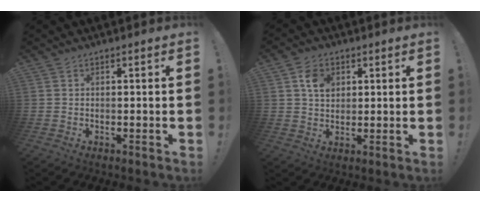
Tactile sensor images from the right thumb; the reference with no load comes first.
{"total": 6.8, "force": [2.7, 5.0, 3.7], "torque": [-0.057, 0.002, 0.050]}